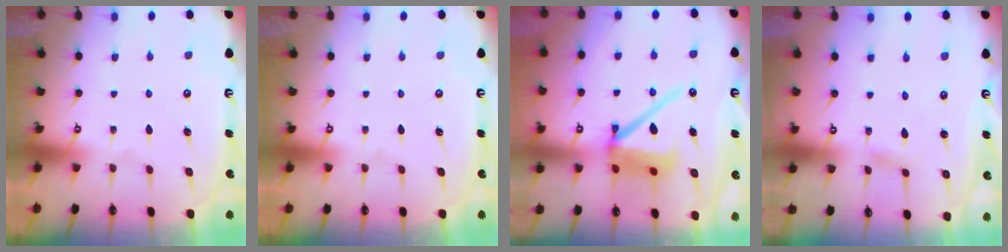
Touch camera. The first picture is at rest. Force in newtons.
{"total": 0.0}
{"total": 13.5, "press": 13.4, "slide": 1.7}
{"total": 2.1, "press": 2.1, "slide": 0.2}